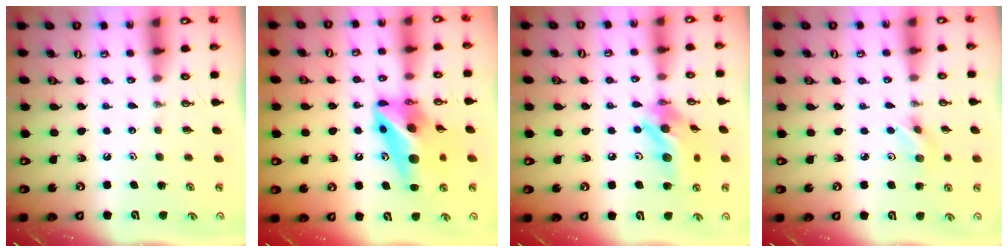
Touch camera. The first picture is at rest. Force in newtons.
{"total": 14.1, "press": 13.9, "slide": 2.0}
{"total": 14.5, "press": 14.2, "slide": 2.9}
{"total": 3.9, "press": 3.8, "slide": 0.8}